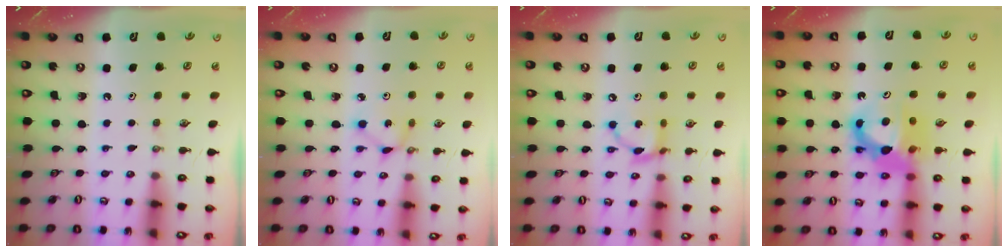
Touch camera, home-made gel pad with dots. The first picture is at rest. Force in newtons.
{"total": 2.0, "press": 2.0, "slide": 0.1}
{"total": 7.9, "press": 7.9, "slide": 0.2}
{"total": 11.5, "press": 11.5, "slide": 1.4}